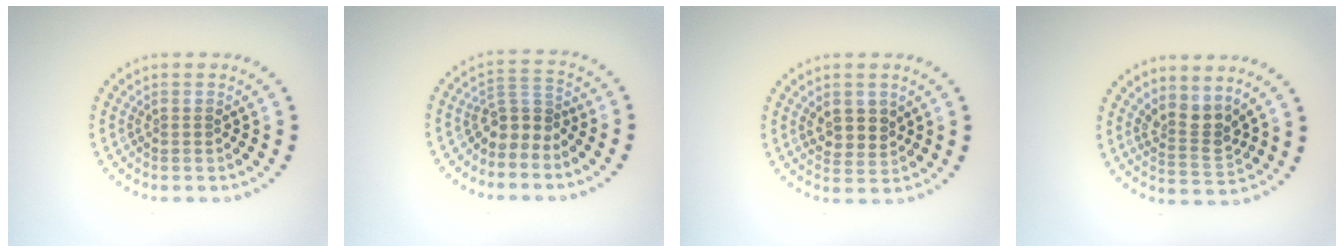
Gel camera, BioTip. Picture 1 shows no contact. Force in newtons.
{"total": 2.8, "press": 2.0, "slide": 2.0}
{"total": 2.6, "press": 2.4, "slide": 1.0}
{"total": 2.7, "press": 2.1, "slide": 1.7}